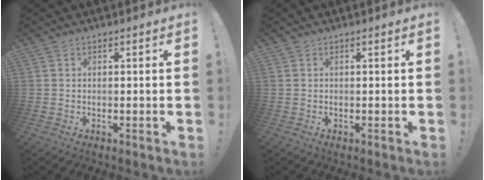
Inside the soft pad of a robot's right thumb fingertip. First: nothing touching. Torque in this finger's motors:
{"motor_torque": [0.00, 0.00, -0.19, 0.12, 0.02]}